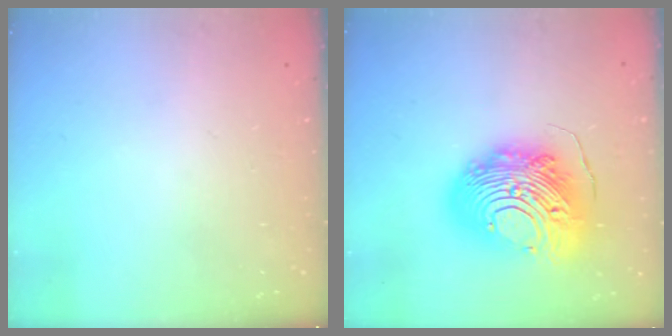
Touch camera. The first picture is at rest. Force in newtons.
{"total": 20.9, "press": 20.8, "slide": 2.0}